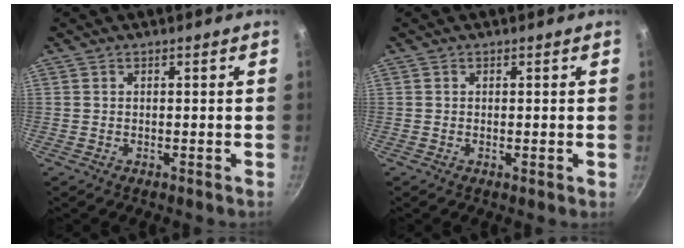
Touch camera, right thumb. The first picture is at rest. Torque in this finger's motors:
{"motor_torque": [-0.48, -0.02, -0.58, 0.11, -0.06]}